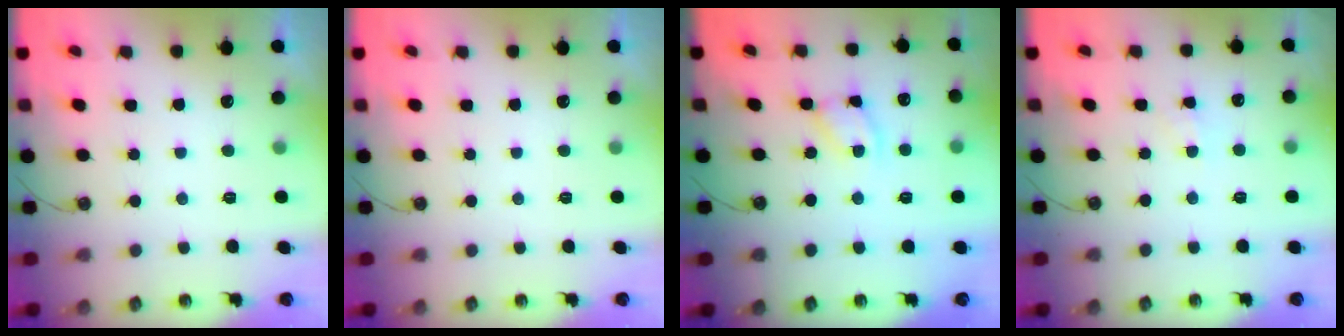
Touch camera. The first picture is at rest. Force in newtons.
{"total": 0.0}
{"total": 5.9, "press": 5.9, "slide": 0.3}
{"total": 2.8, "press": 2.8, "slide": 0.5}